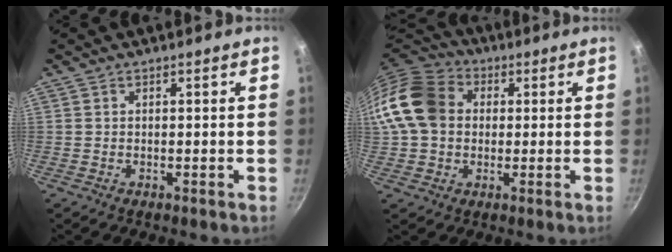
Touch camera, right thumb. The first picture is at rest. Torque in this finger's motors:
{"motor_torque": [0.50, 2.50, 1.11, -1.03, 0.60]}